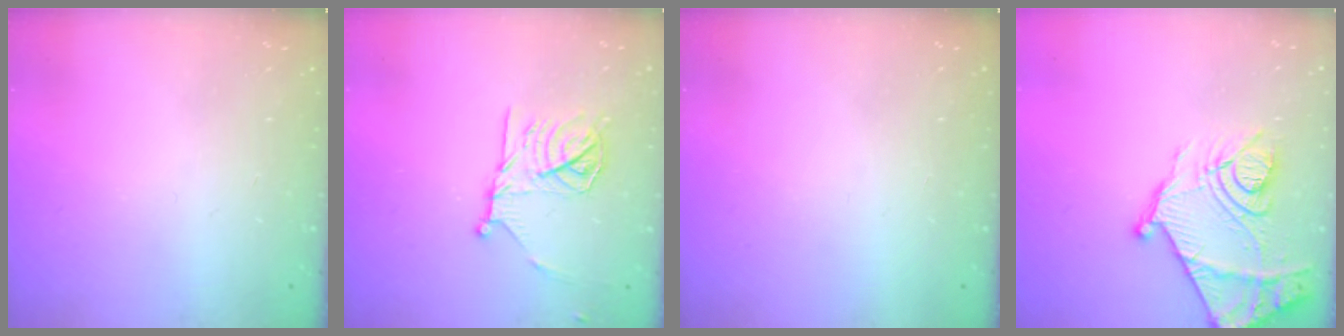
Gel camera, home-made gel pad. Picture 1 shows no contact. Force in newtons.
{"total": 14.9, "press": 14.9, "slide": 0.4}
{"total": 1.5, "press": 1.5, "slide": 0.1}
{"total": 17.3, "press": 17.2, "slide": 1.7}